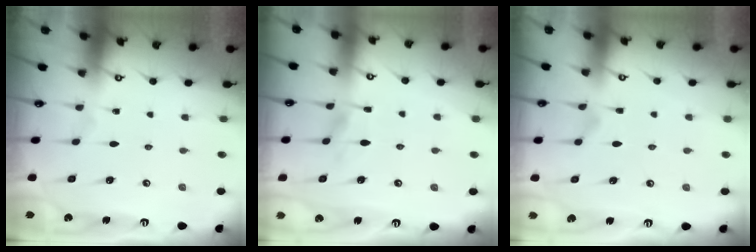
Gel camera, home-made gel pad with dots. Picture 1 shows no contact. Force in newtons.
{"total": 1.7, "press": 1.4, "slide": 1.1}
{"total": 1.3, "press": 0.7, "slide": 1.1}